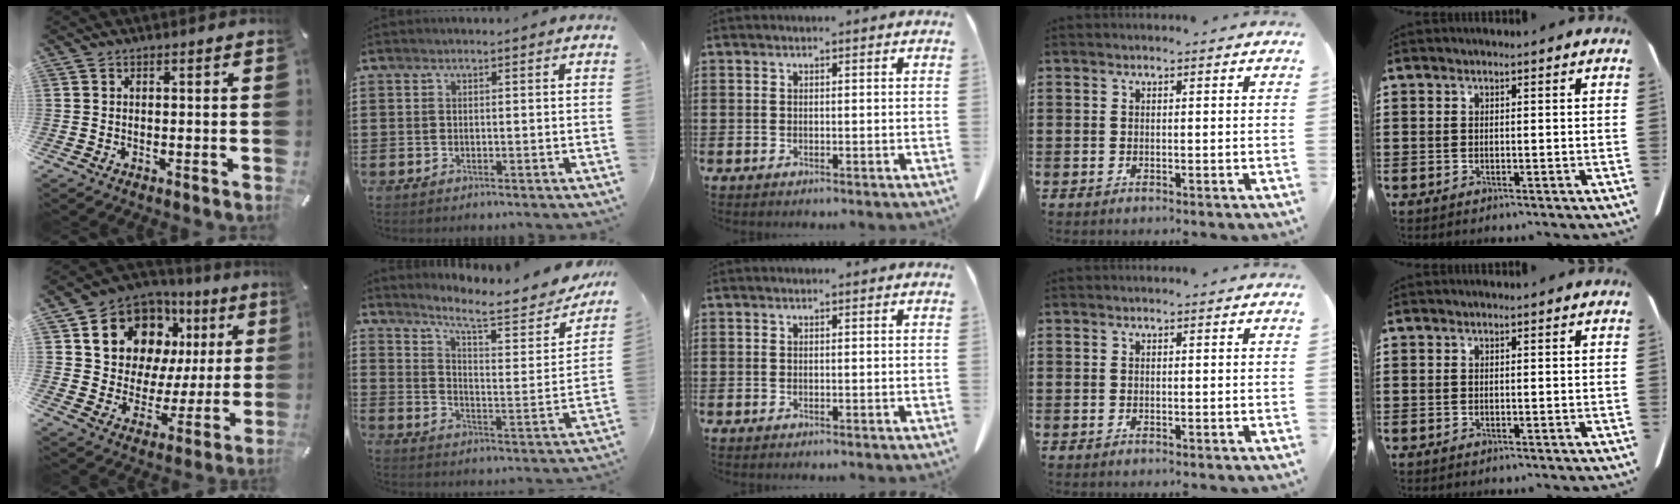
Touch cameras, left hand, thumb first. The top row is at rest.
{"thumb": {"total": 14.6, "force": [7.9, 11.0, 5.5], "torque": [-0.096, -0.051, 0.148]}, "index": {"total": 8.3, "force": [6.7, 1.0, 4.8], "torque": [-0.100, -0.050, 0.102]}}